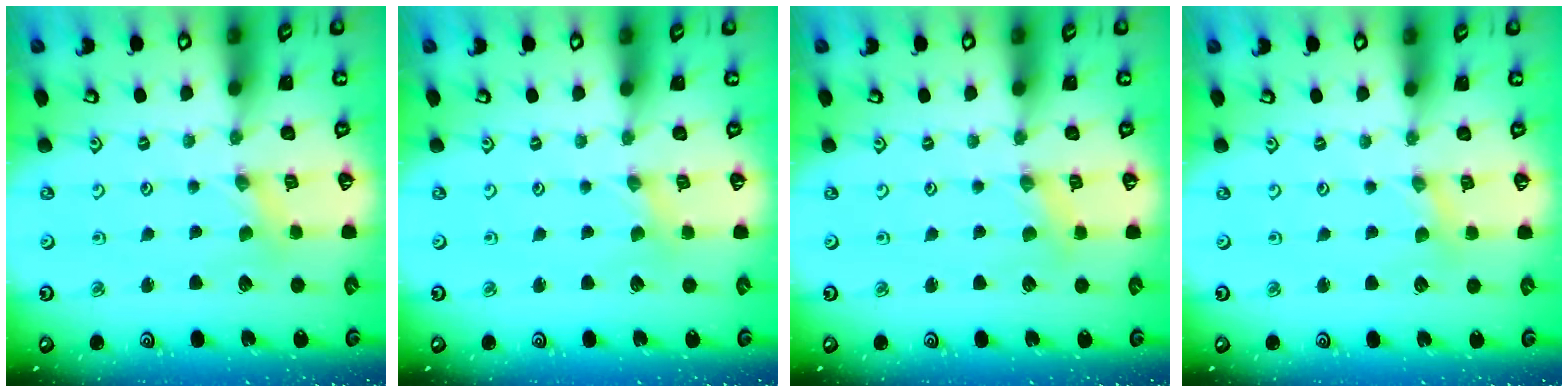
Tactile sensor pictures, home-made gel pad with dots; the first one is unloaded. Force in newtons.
{"total": 0.0}
{"total": 1.7, "press": 1.7, "slide": 0.3}
{"total": 0.6, "press": 0.5, "slide": 0.1}